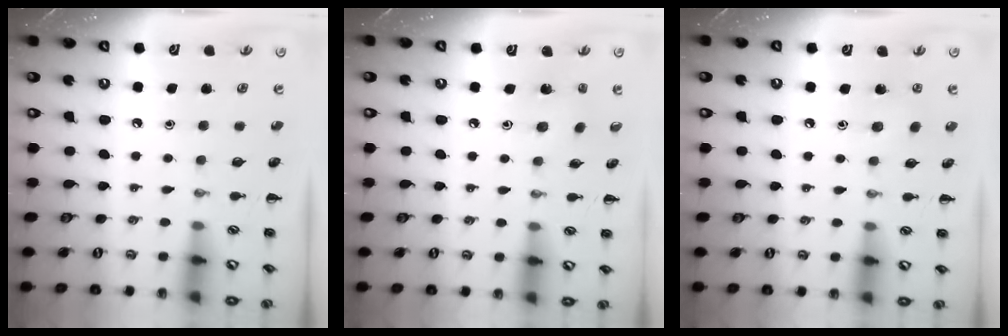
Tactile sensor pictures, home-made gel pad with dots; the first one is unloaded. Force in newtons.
{"total": 2.3, "press": 2.1, "slide": 0.8}
{"total": 4.6, "press": 4.4, "slide": 1.3}